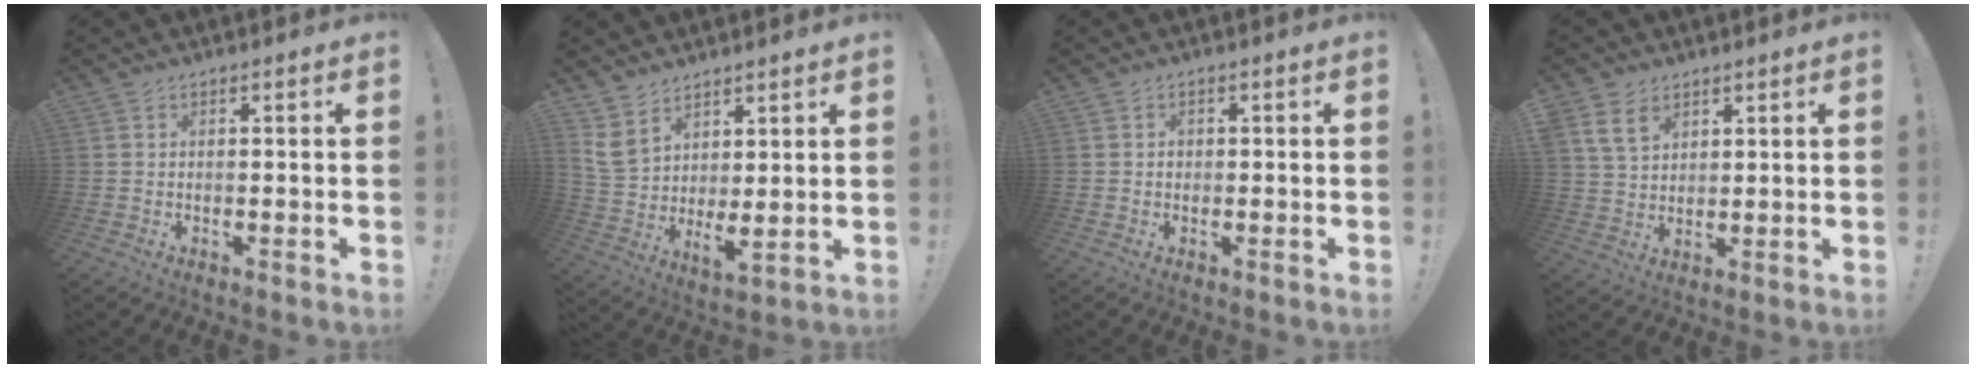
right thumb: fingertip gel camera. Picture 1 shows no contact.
{"total": 7.2, "force": [5.1, 3.2, 3.8], "torque": [-0.082, -0.042, 0.104]}
{"total": 1.1, "force": [-0.1, 1.0, 0.4], "torque": [-0.002, 0.002, -0.004]}
{"total": 8.1, "force": [4.7, 5.5, 3.7], "torque": [-0.066, -0.014, 0.095]}